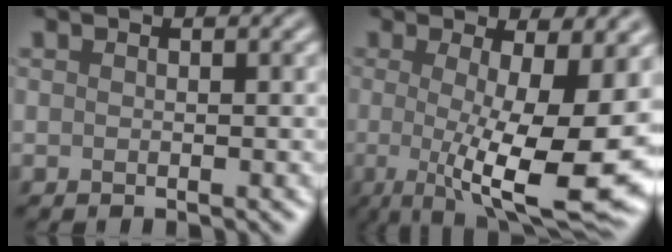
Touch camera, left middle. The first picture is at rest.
{"total": 12.4, "force": [-1.3, 3.1, 12.0], "torque": [-0.156, -0.017, -0.019]}